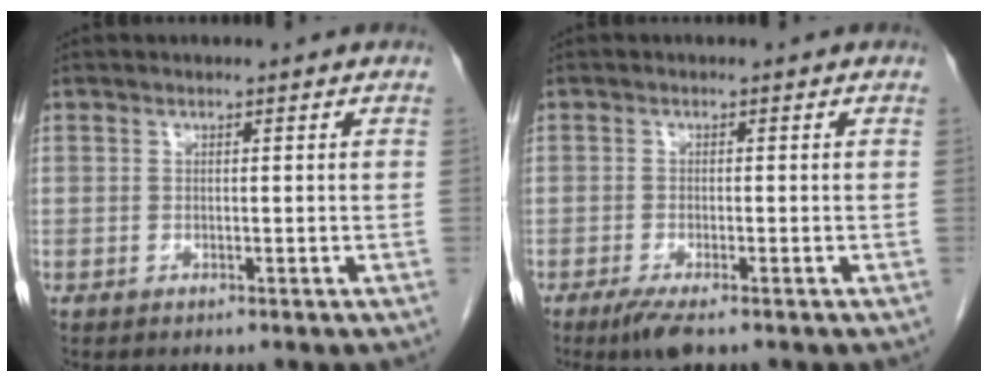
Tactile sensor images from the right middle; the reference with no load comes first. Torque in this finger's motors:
{"motor_torque": [0.80, -0.34, 0.26, 0.06]}